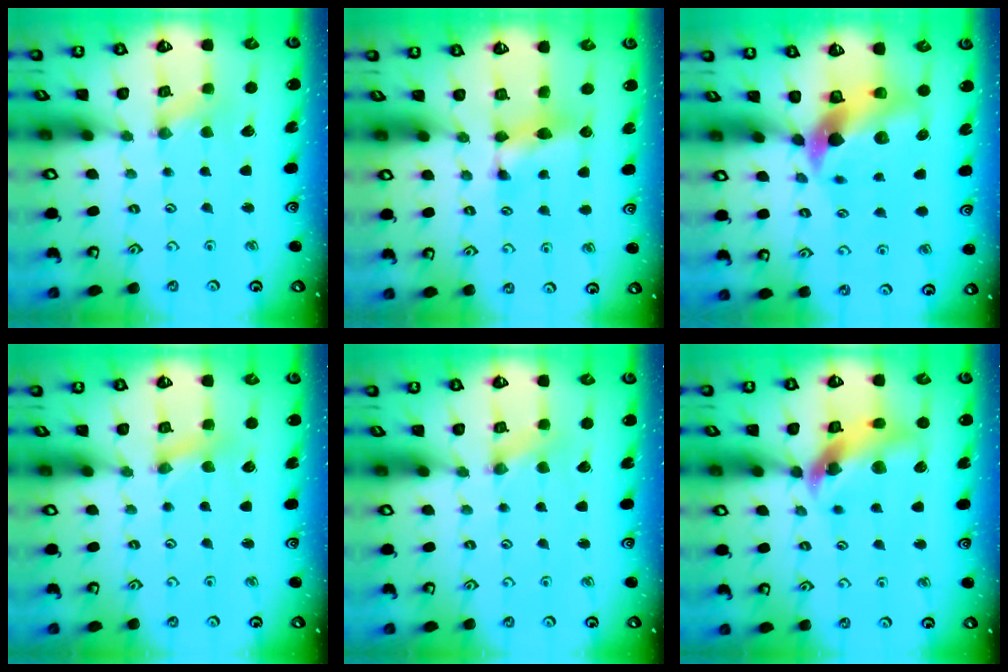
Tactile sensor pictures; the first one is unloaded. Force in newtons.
{"total": 7.8, "press": 7.8, "slide": 0.5}
{"total": 10.5, "press": 10.4, "slide": 1.5}
{"total": 1.1, "press": 1.1, "slide": 0.2}
{"total": 0.0}
{"total": 13.2, "press": 13.0, "slide": 1.8}